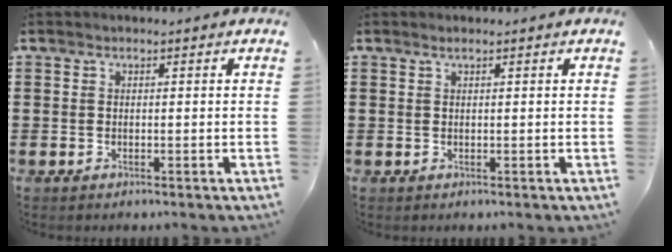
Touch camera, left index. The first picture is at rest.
{"total": 0.6, "force": [0.4, -0.1, 0.5], "torque": [-0.009, -0.002, 0.008]}